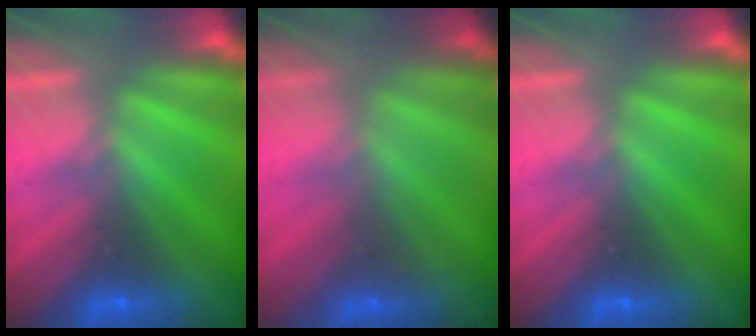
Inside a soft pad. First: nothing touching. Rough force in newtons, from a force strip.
{"total": 1.7}
{"total": 0.0}